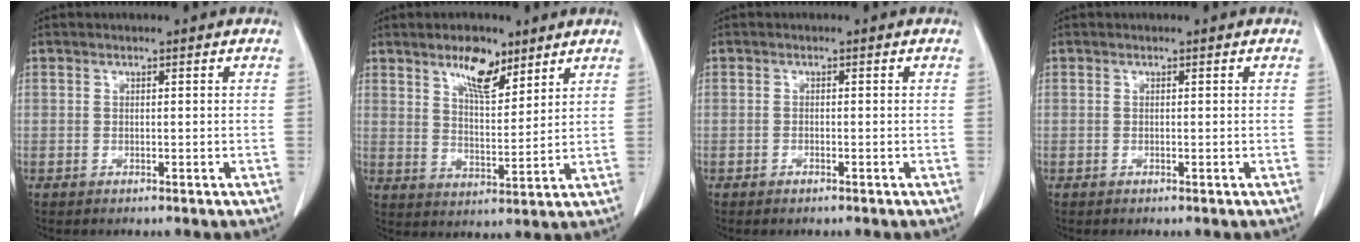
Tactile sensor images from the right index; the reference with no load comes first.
{"total": 7.5, "force": [5.1, 2.6, 4.8], "torque": [-0.088, 0.001, 0.091]}
{"total": 0.8, "force": [-0.6, 0.2, 0.4], "torque": [-0.012, -0.001, -0.008]}
{"total": 0.0}